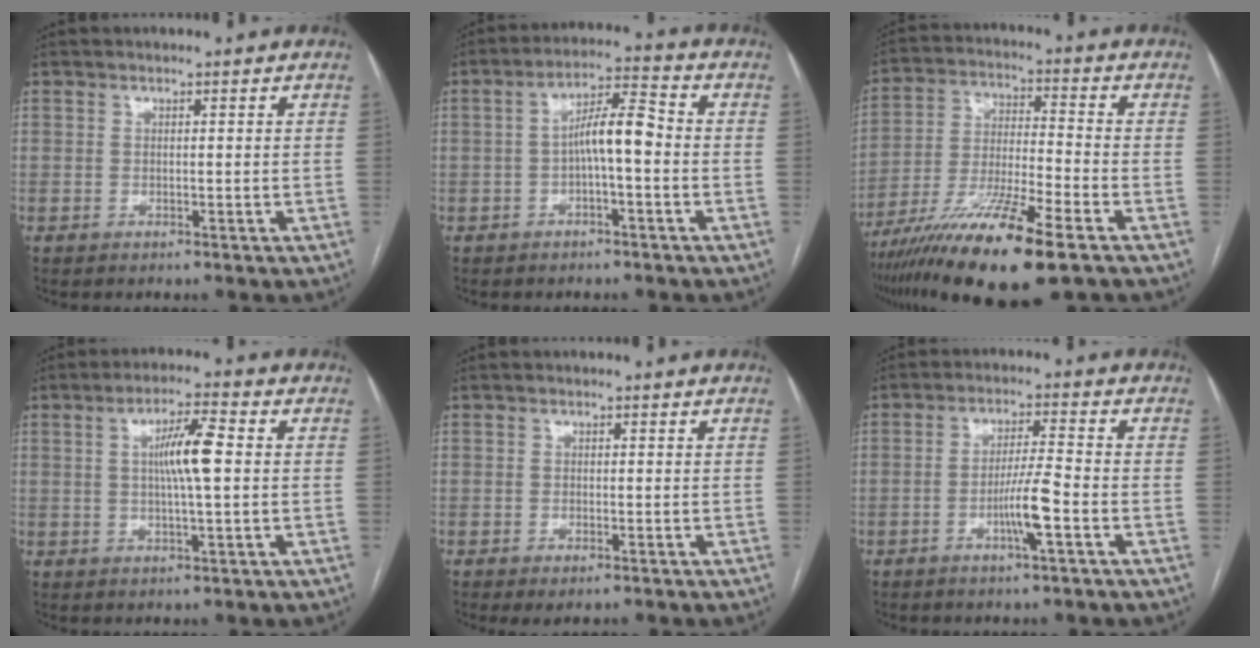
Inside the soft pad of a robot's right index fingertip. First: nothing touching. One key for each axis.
{"total": 6.6, "fx": -0.9, "fy": 1.3, "fz": 6.4, "tx": -0.113, "ty": 0.025, "tz": -0.017}
{"total": 16.6, "fx": -10.2, "fy": 1.2, "fz": 13.0, "tx": -0.249, "ty": -0.041, "tz": -0.183}
{"total": 6.9, "fx": 0.8, "fy": 0.6, "fz": 6.8, "tx": -0.123, "ty": 0.007, "tz": 0.011}
{"total": 1.9, "fx": -1.0, "fy": 0.7, "fz": 1.4, "tx": -0.019, "ty": -0.003, "tz": -0.009}
{"total": 6.1, "fx": -2.3, "fy": -0.4, "fz": 5.6, "tx": -0.108, "ty": -0.004, "tz": -0.043}